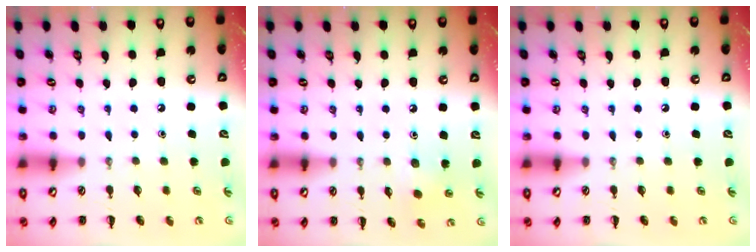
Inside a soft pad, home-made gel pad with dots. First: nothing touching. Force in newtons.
{"total": 2.6, "press": 2.5, "slide": 0.9}
{"total": 0.0}